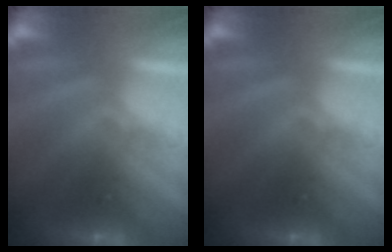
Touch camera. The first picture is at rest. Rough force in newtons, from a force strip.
{"total": 0.0}